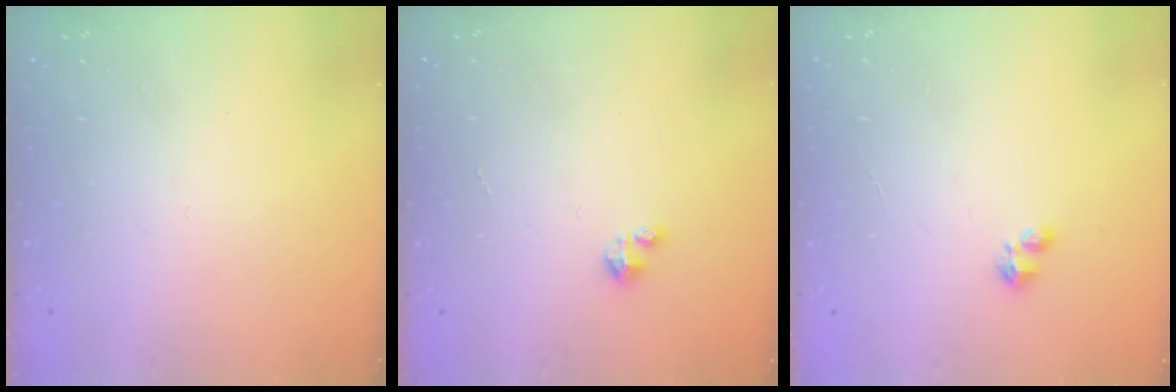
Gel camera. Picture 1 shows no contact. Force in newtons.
{"total": 1.2, "press": 1.2, "slide": 0.2}
{"total": 2.4, "press": 2.3, "slide": 0.6}